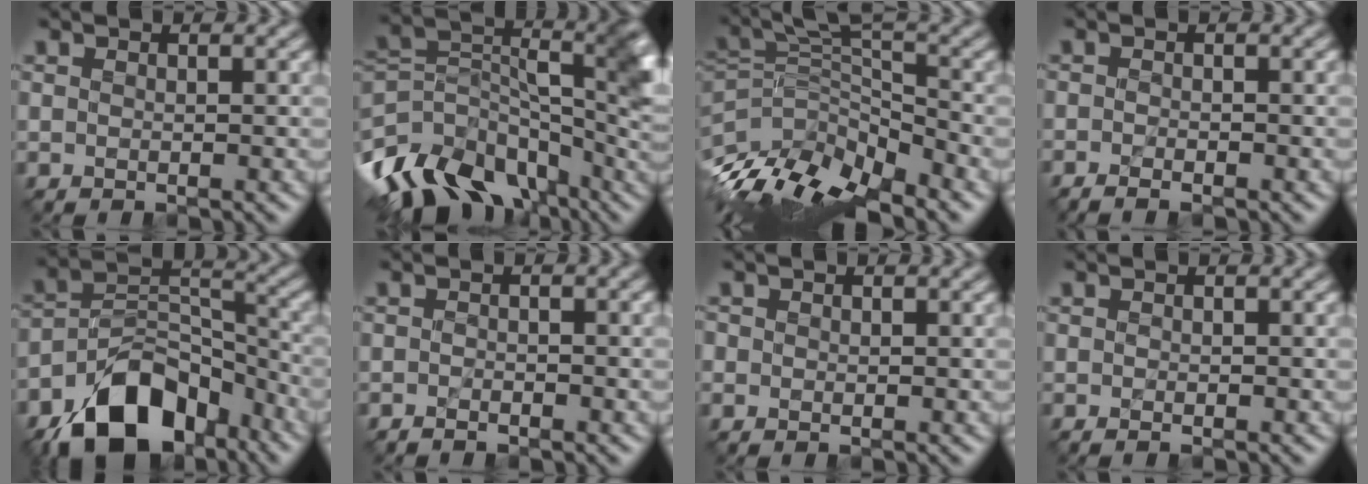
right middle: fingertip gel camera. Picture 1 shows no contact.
{"total": 12.8, "force": [-6.1, 7.8, 8.1], "torque": [-0.159, -0.001, -0.121]}
{"total": 10.3, "force": [-7.1, 3.3, 6.7], "torque": [-0.136, -0.007, -0.129]}
{"total": 1.7, "force": [-1.3, 0.4, 1.1], "torque": [-0.013, -0.006, -0.022]}
{"total": 11.0, "force": [-7.6, 6.0, 5.3], "torque": [-0.090, 0.000, -0.146]}
{"total": 1.2, "force": [-1.1, 0.2, 0.5], "torque": [-0.012, -0.005, -0.020]}
{"total": 0.6, "force": [-0.3, 0.4, -0.2], "torque": [0.003, -0.008, -0.004]}
{"total": 0.6, "force": [-0.5, 0.1, 0.3], "torque": [-0.002, -0.006, -0.007]}